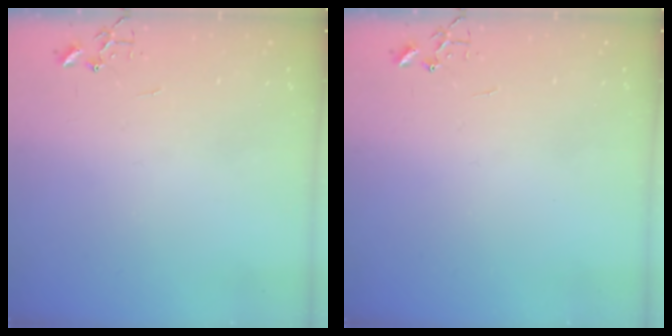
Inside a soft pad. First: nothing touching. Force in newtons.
{"total": 0.0}